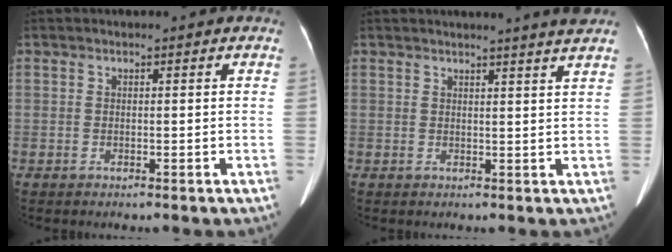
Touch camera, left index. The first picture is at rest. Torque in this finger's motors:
{"motor_torque": [-0.86, -1.29, -0.50, -0.05]}